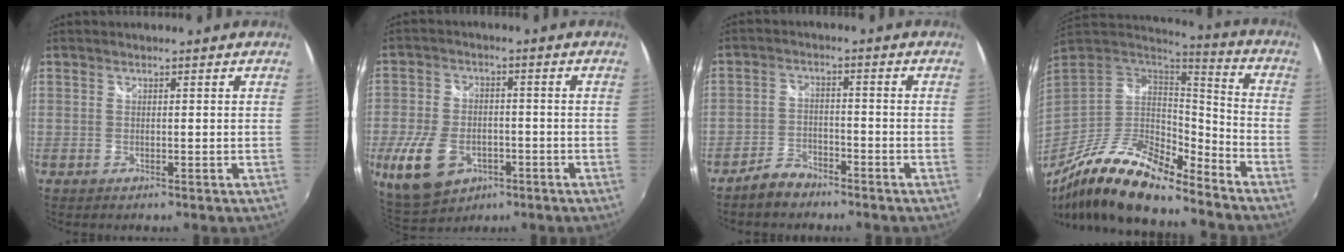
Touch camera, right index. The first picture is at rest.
{"total": 13.2, "force": [-5.5, 8.7, 8.2], "torque": [-0.199, -0.019, -0.089]}
{"total": 4.7, "force": [-4.0, 2.3, 1.1], "torque": [-0.037, 0.009, -0.071]}
{"total": 21.5, "force": [-16.0, 6.1, 13.0], "torque": [-0.241, -0.036, -0.290]}